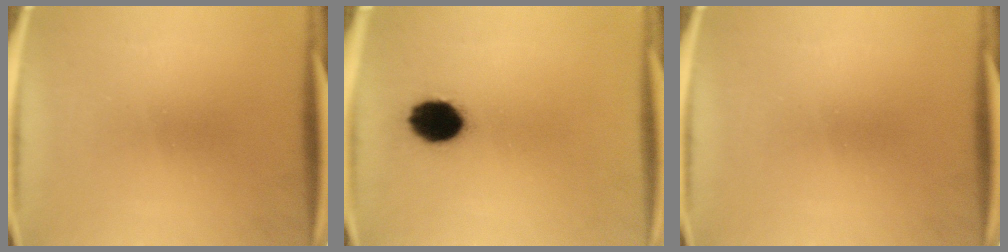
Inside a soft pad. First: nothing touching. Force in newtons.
{"total": 10.0}
{"total": 0.0}